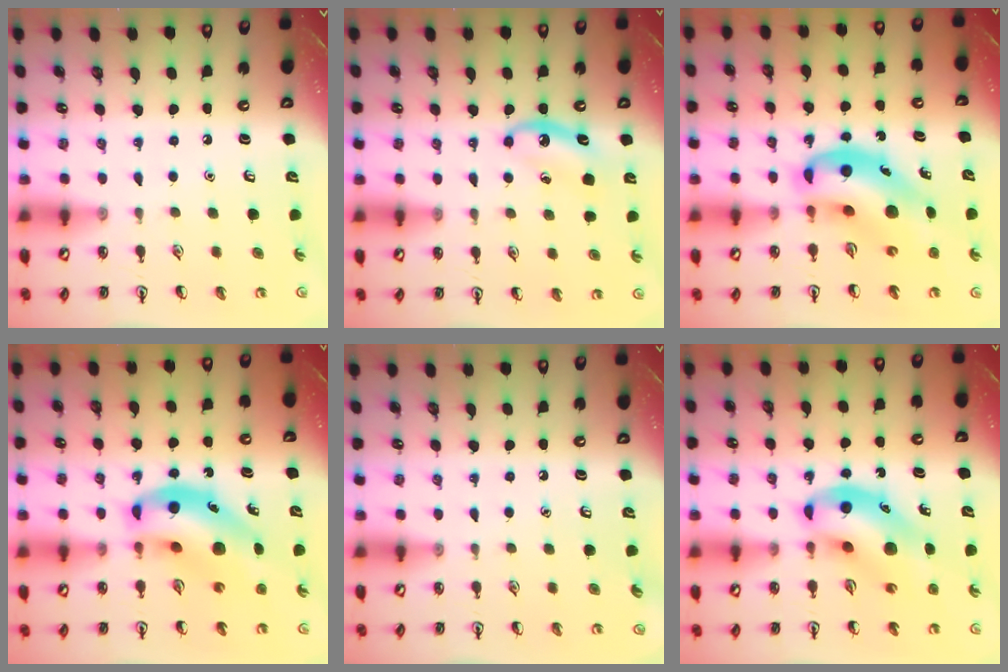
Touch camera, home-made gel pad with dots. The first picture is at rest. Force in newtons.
{"total": 6.8, "press": 6.5, "slide": 2.0}
{"total": 12.7, "press": 12.3, "slide": 3.3}
{"total": 13.7, "press": 13.1, "slide": 4.0}
{"total": 0.0}
{"total": 12.1, "press": 11.6, "slide": 3.3}